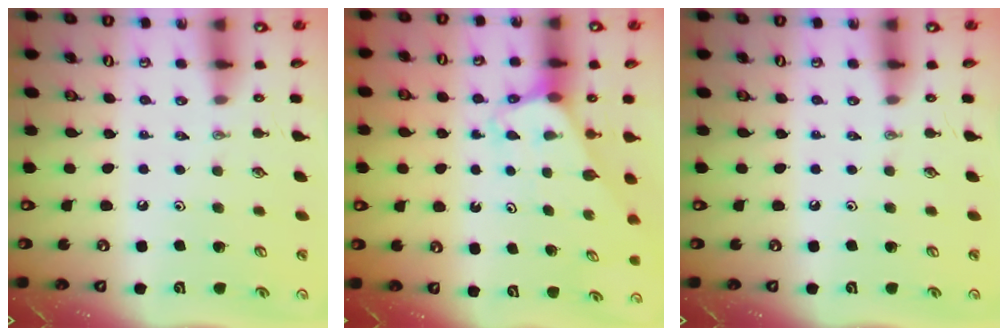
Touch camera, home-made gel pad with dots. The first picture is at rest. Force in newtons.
{"total": 3.0, "press": 3.0, "slide": 0.2}
{"total": 0.0}